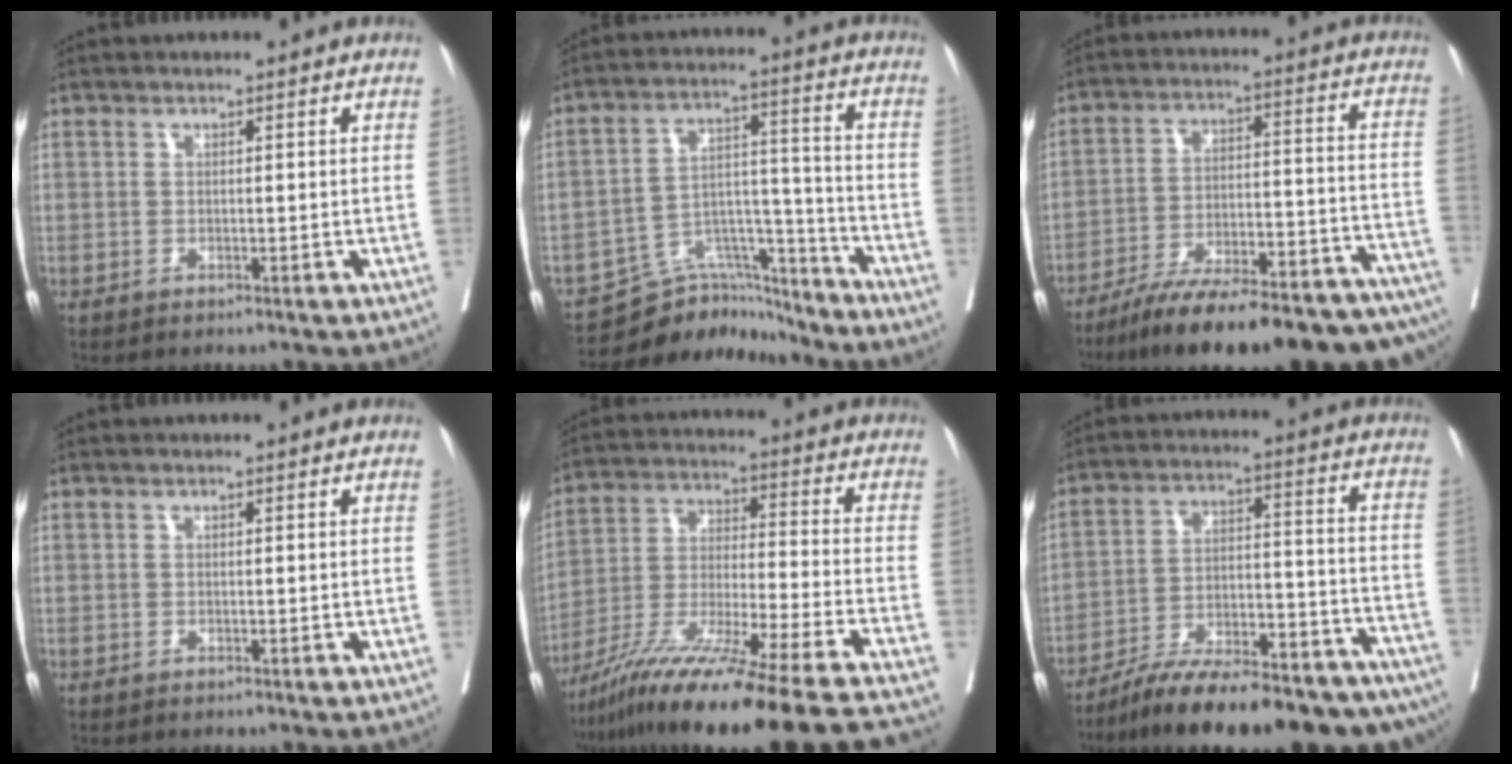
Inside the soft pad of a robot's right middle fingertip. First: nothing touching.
{"total": 11.2, "force": [-10.8, 2.8, 0.9], "torque": [-0.011, 0.044, -0.184]}
{"total": 27.0, "force": [-22.0, 4.4, 15.0], "torque": [-0.161, 0.000, -0.315]}
{"total": 0.0}
{"total": 24.2, "force": [-19.5, -1.3, 14.3], "torque": [-0.212, -0.055, -0.333]}
{"total": 24.6, "force": [-19.9, 4.7, 13.7], "torque": [-0.157, 0.010, -0.297]}